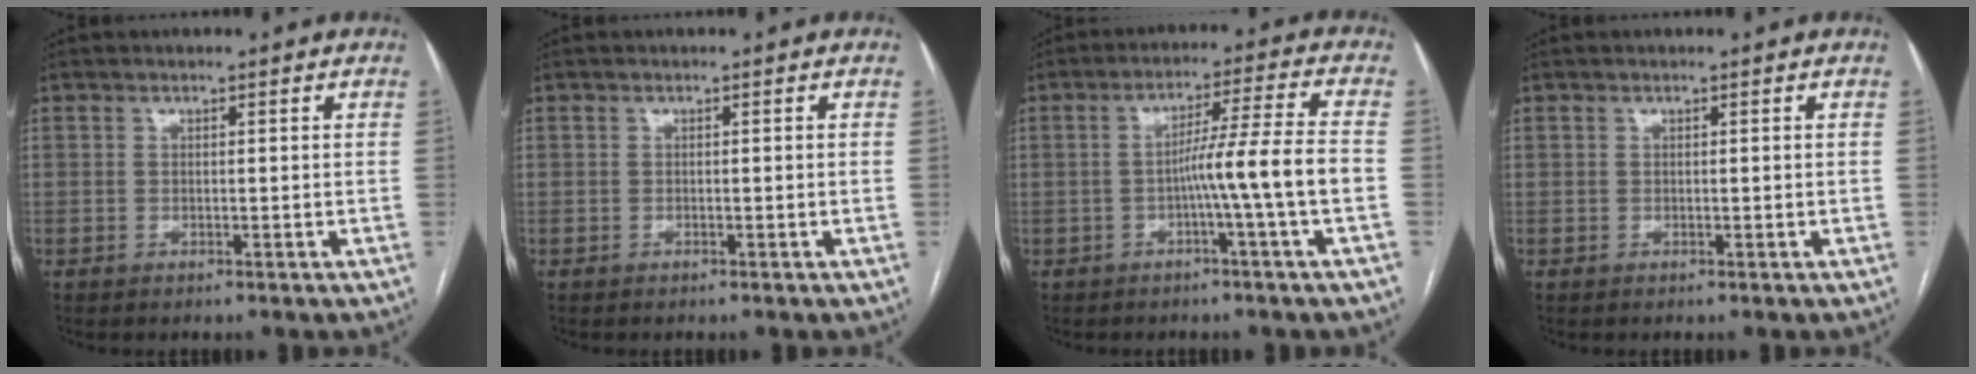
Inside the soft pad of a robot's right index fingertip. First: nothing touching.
{"total": 0.0}
{"total": 8.4, "force": [-2.3, -1.9, 7.9], "torque": [-0.129, 0.012, -0.036]}
{"total": 0.0}